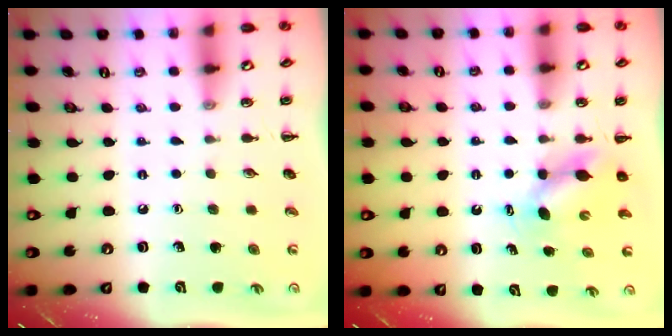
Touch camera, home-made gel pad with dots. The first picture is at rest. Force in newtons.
{"total": 5.2, "press": 5.2, "slide": 0.4}